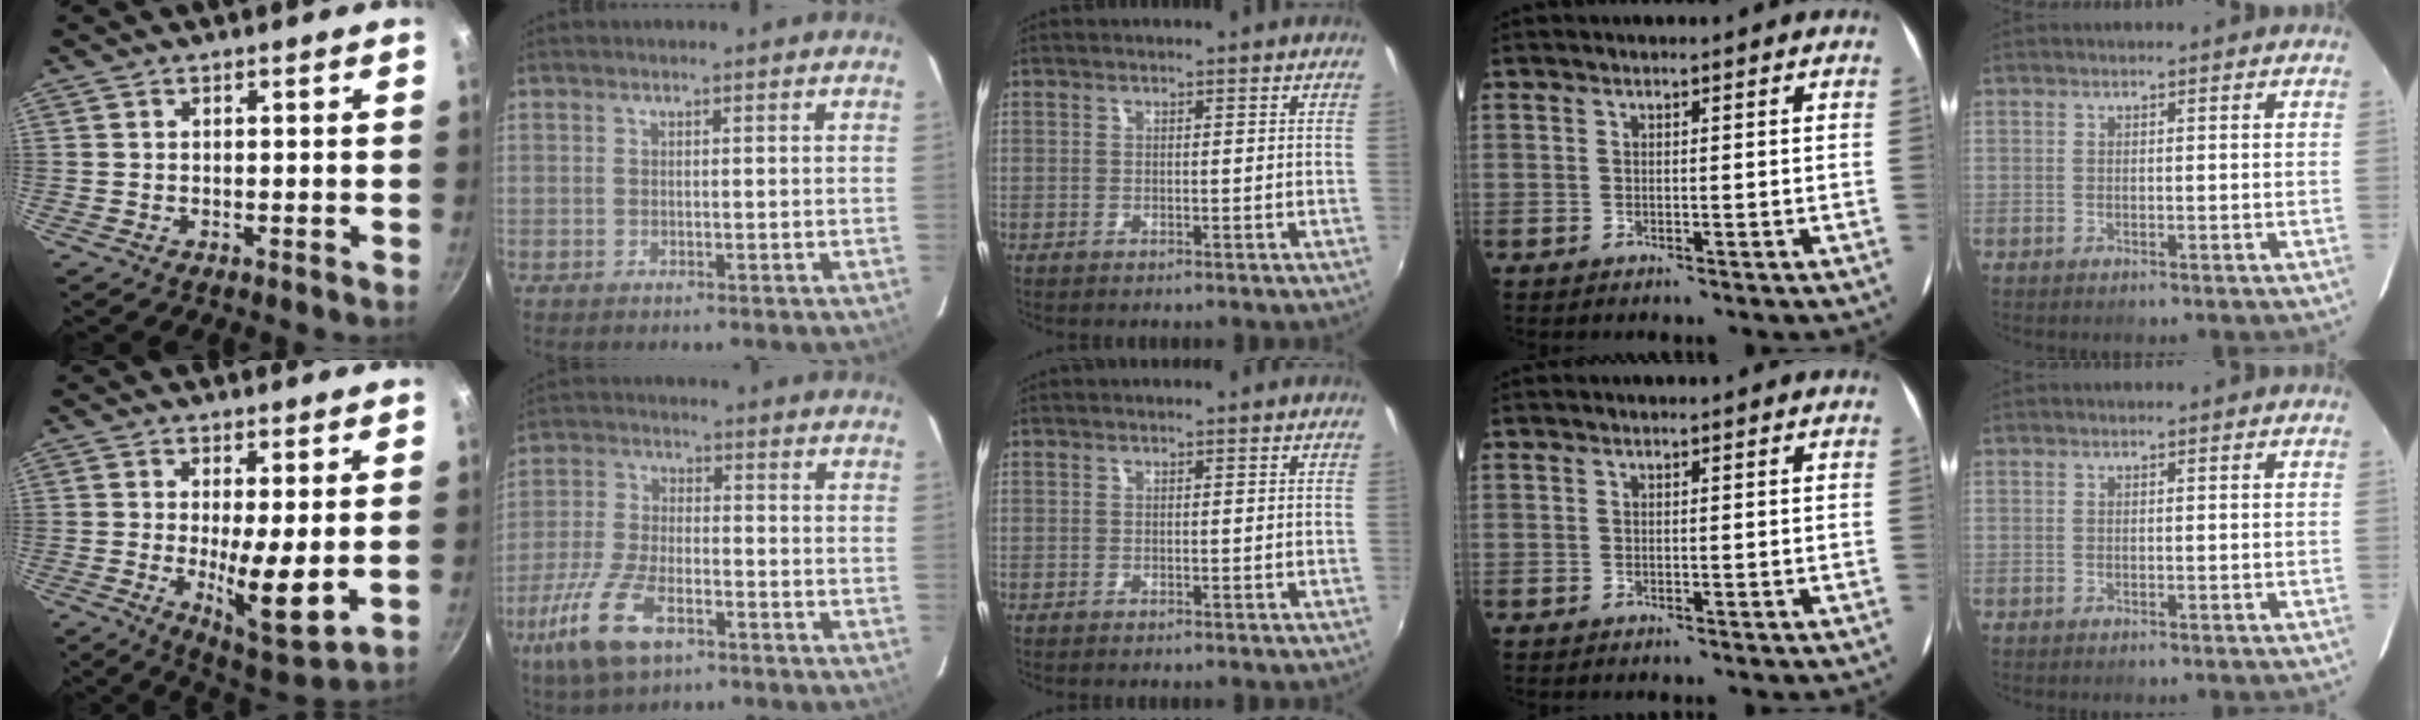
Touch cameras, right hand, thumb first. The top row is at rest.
{"thumb": {"total": 10.4, "force": [-0.1, 2.7, 10.0], "torque": [-0.156, -0.034, 0.007]}, "index": {"total": 13.3, "force": [-7.4, 5.6, 9.5], "torque": [-0.217, -0.019, -0.141]}}